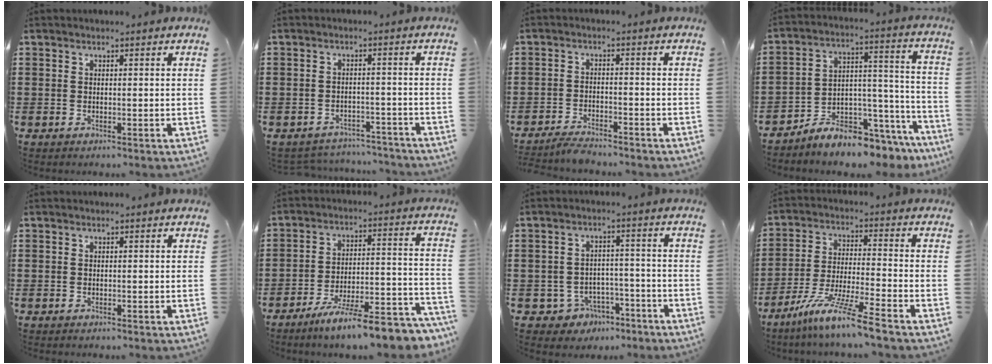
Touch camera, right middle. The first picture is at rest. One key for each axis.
{"total": 3.2, "fx": -3.1, "fy": 0.4, "fz": 0.1, "tx": -0.009, "ty": 0.000, "tz": -0.066}
{"total": 2.9, "fx": -2.9, "fy": 0.2, "fz": 0.5, "tx": -0.013, "ty": 0.002, "tz": -0.059}
{"total": 7.4, "fx": -7.1, "fy": 1.4, "fz": 1.5, "tx": -0.022, "ty": 0.016, "tz": -0.135}
{"total": 0.0}
{"total": 10.3, "fx": -8.5, "fy": 0.3, "fz": 5.8, "tx": -0.088, "ty": 0.011, "tz": -0.161}
{"total": 4.1, "fx": -3.3, "fy": 2.3, "fz": 0.9, "tx": -0.030, "ty": 0.009, "tz": -0.067}
{"total": 9.7, "fx": -7.8, "fy": -0.8, "fz": 5.8, "tx": -0.120, "ty": -0.013, "tz": -0.157}